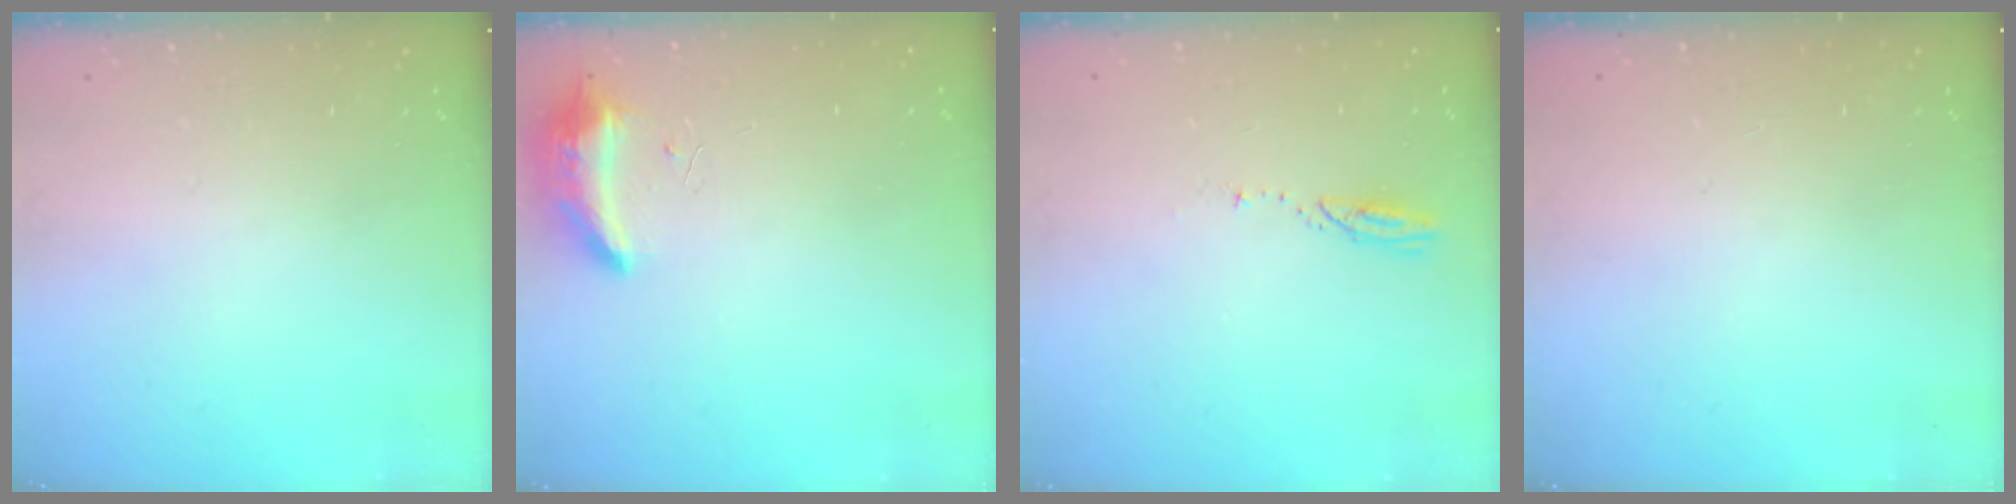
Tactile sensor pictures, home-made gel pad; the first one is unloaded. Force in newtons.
{"total": 19.0, "press": 10.9, "slide": 15.6}
{"total": 2.9, "press": 2.9, "slide": 0.2}
{"total": 0.0}